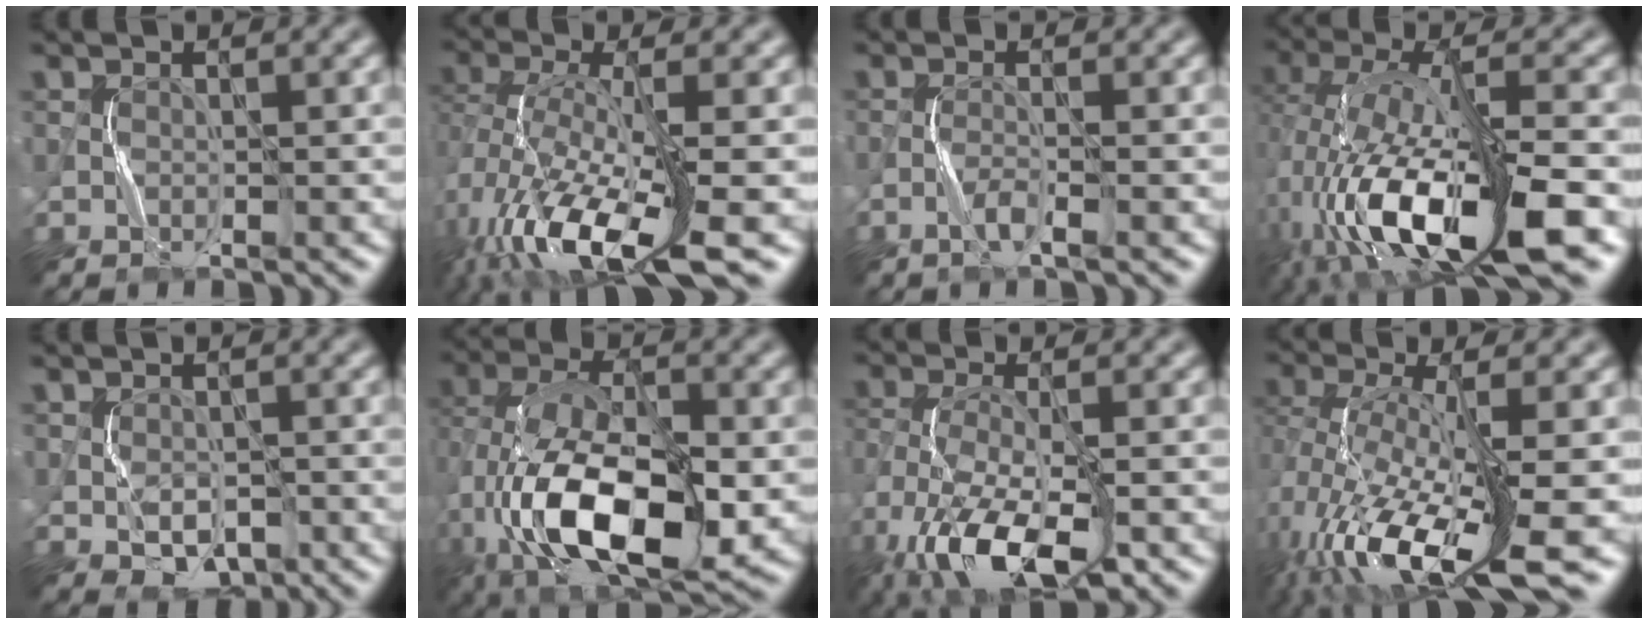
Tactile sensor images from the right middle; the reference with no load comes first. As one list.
[{"total": 10.9, "force": [-4.8, 4.1, 9.0], "torque": [-0.182, -0.008, -0.083]}, {"total": 1.5, "force": [-1.1, 0.1, 1.1], "torque": [-0.026, 0.009, -0.027]}, {"total": 12.9, "force": [-5.7, 4.4, 10.7], "torque": [-0.206, -0.002, -0.098]}, {"total": 2.6, "force": [-0.8, 1.9, 1.6], "torque": [-0.026, -0.006, -0.003]}, {"total": 13.4, "force": [-3.9, 7.0, 10.7], "torque": [-0.201, -0.006, -0.067]}, {"total": 10.5, "force": [-6.2, 4.5, 7.3], "torque": [-0.161, -0.016, -0.112]}, {"total": 11.8, "force": [-4.5, 3.9, 10.1], "torque": [-0.205, -0.008, -0.074]}]